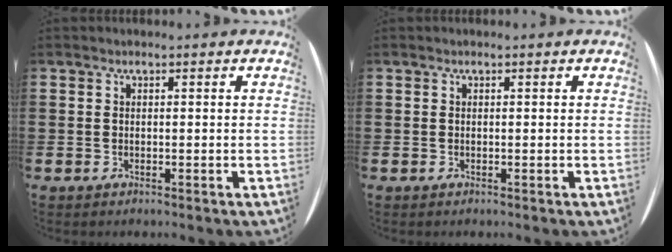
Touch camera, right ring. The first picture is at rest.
{"total": 0.0}